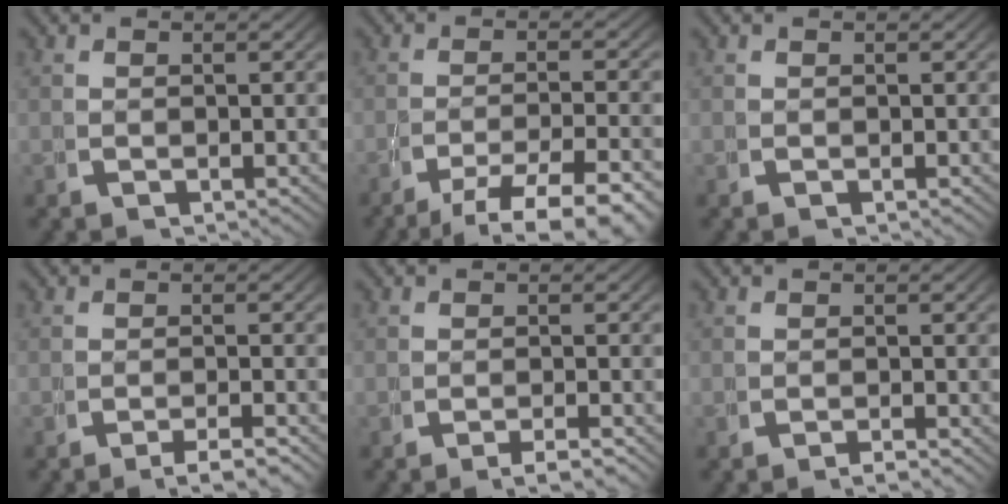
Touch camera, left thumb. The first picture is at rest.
{"total": 6.5, "force": [-3.9, 2.6, 4.5], "torque": [-0.071, -0.015, -0.051]}
{"total": 0.0}
{"total": 2.3, "force": [-1.8, 0.2, 1.3], "torque": [-0.023, 0.002, -0.034]}
{"total": 1.8, "force": [-1.4, 0.1, 1.1], "torque": [-0.017, 0.003, -0.028]}
{"total": 1.1, "force": [-1.0, 0.1, 0.4], "torque": [-0.006, 0.003, -0.022]}